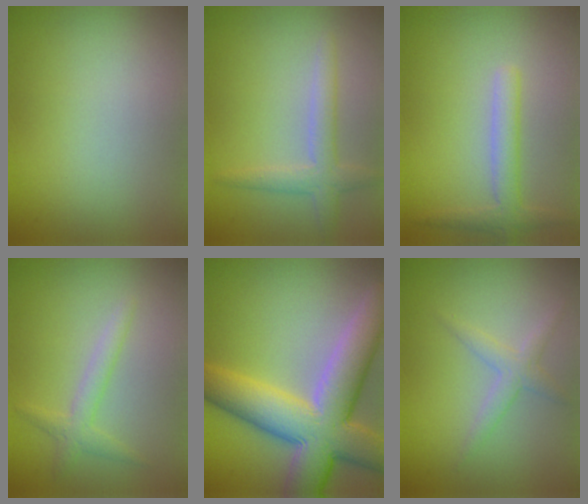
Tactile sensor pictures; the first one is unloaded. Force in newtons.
{"total": 2.5, "press": 2.5, "slide": 0.1}
{"total": 2.4, "press": 2.4, "slide": 0.1}
{"total": 1.9, "press": 1.9, "slide": 0.1}
{"total": 11.4, "press": 11.4, "slide": 0.7}
{"total": 1.9, "press": 1.9, "slide": 0.1}